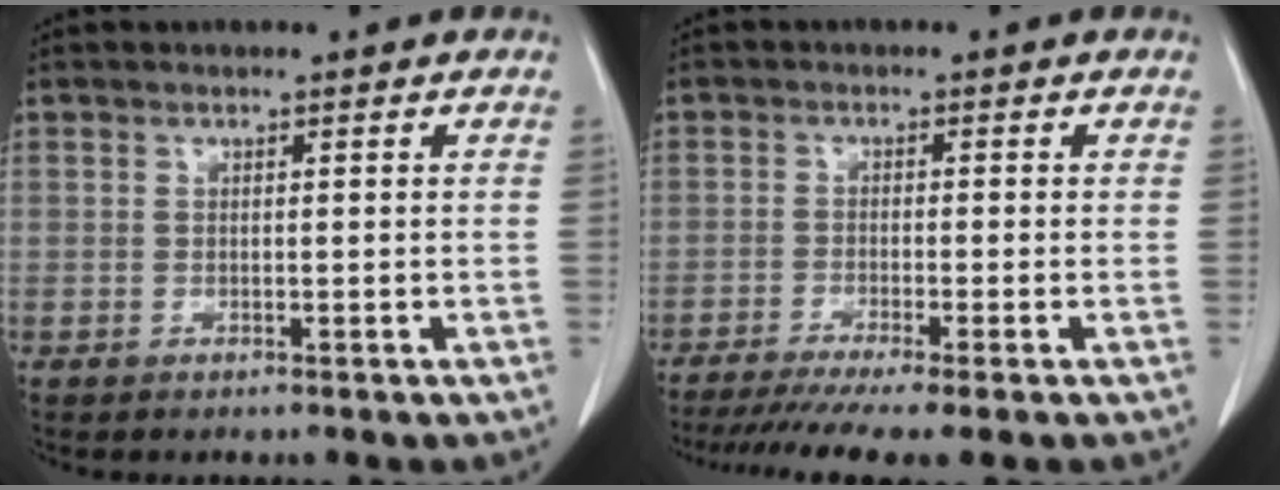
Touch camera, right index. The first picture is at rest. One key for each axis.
{"total": 9.6, "fx": -7.4, "fy": -0.2, "fz": 6.1, "tx": -0.090, "ty": -0.019, "tz": -0.116}